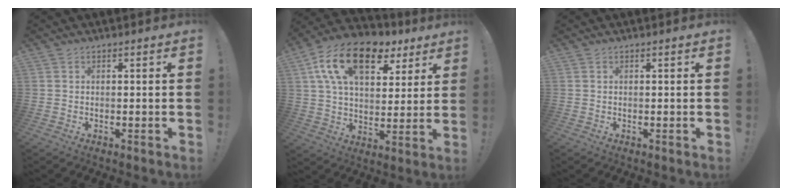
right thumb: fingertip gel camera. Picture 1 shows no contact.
{"total": 18.7, "force": [9.1, 10.5, 12.4], "torque": [-0.201, -0.035, 0.160]}
{"total": 0.0}